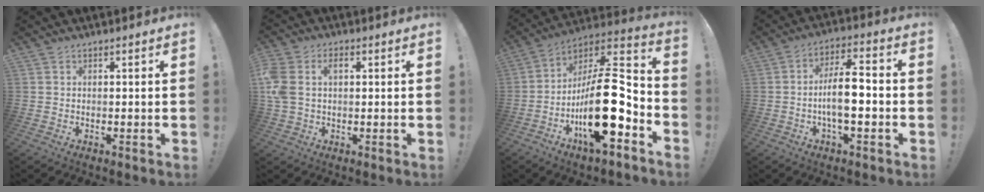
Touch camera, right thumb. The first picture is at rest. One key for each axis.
{"total": 6.9, "fx": 1.2, "fy": 4.9, "fz": 4.6, "tx": -0.116, "ty": 0.006, "tz": 0.019}
{"total": 23.5, "fx": -6.4, "fy": 9.4, "fz": 20.5, "tx": -0.344, "ty": 0.032, "tz": -0.101}
{"total": 9.3, "fx": -1.9, "fy": 3.3, "fz": 8.5, "tx": -0.155, "ty": 0.014, "tz": -0.036}